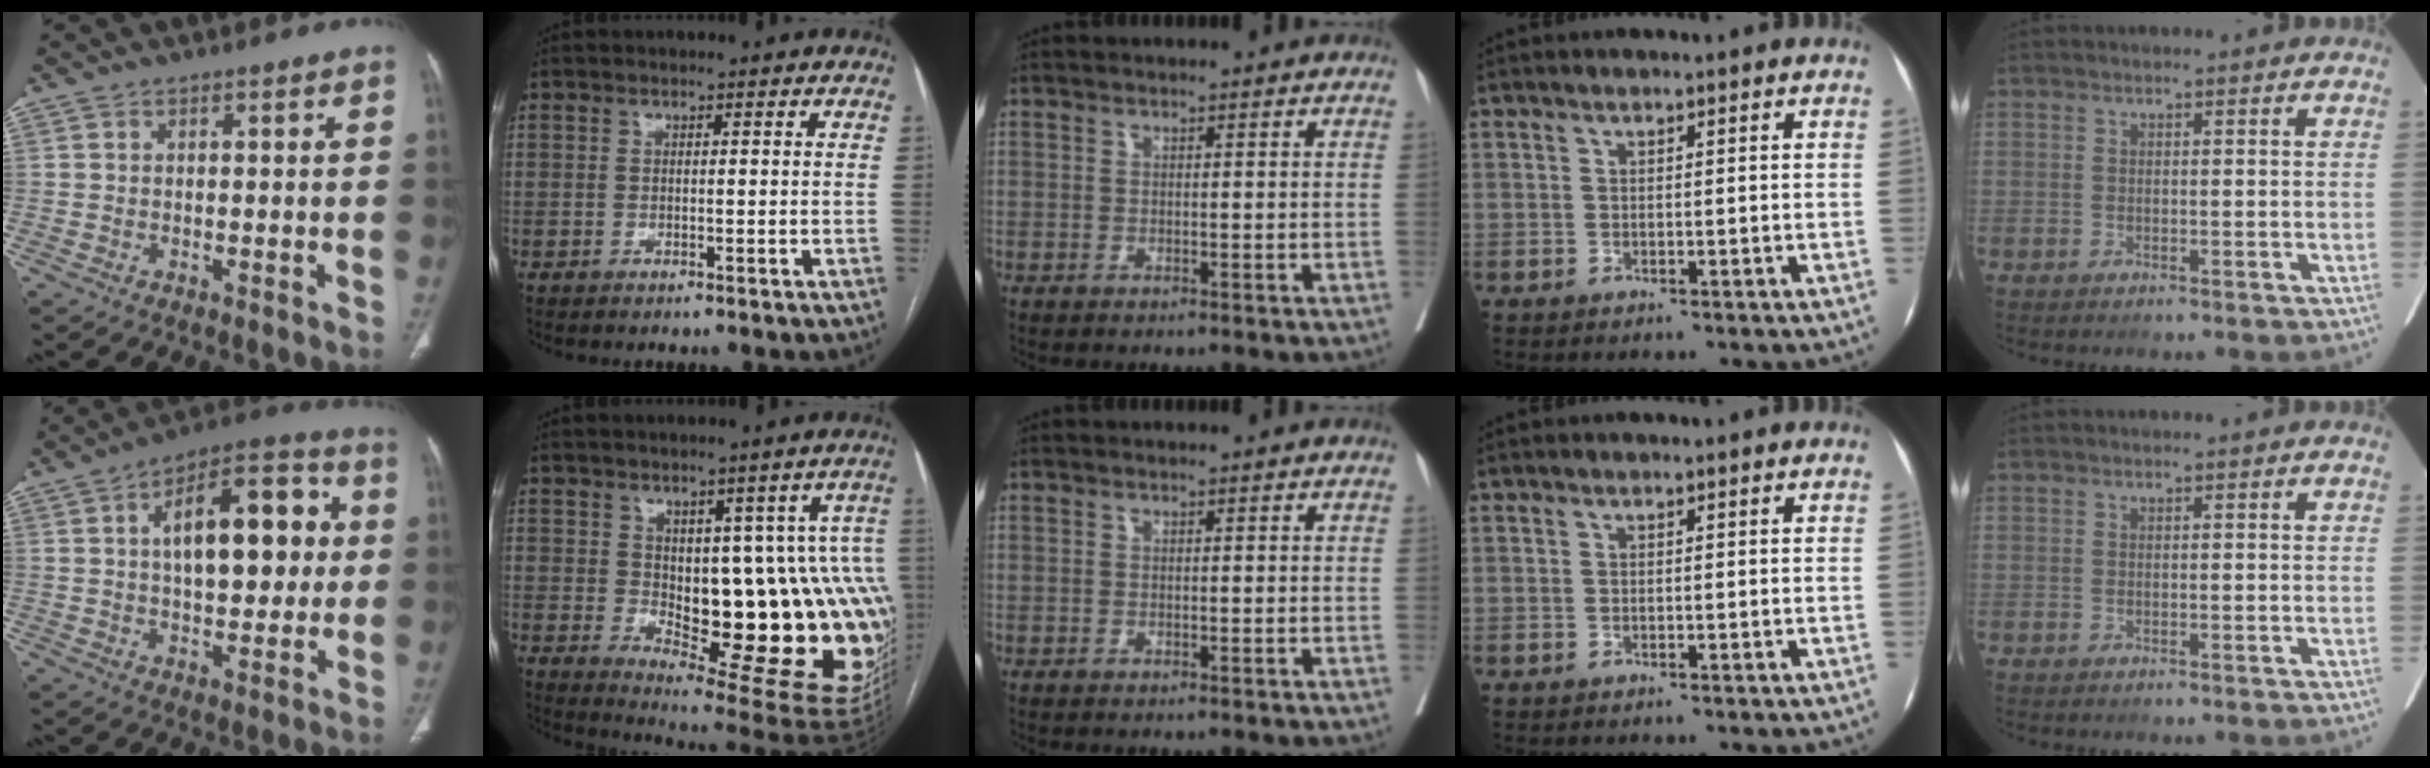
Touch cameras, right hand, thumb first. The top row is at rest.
{"thumb": {"total": 18.4, "force": [3.3, 9.0, 15.7], "torque": [-0.199, 0.024, 0.045]}, "index": {"total": 18.2, "force": [-0.3, 7.5, 16.5], "torque": [-0.135, 0.013, 0.018]}}